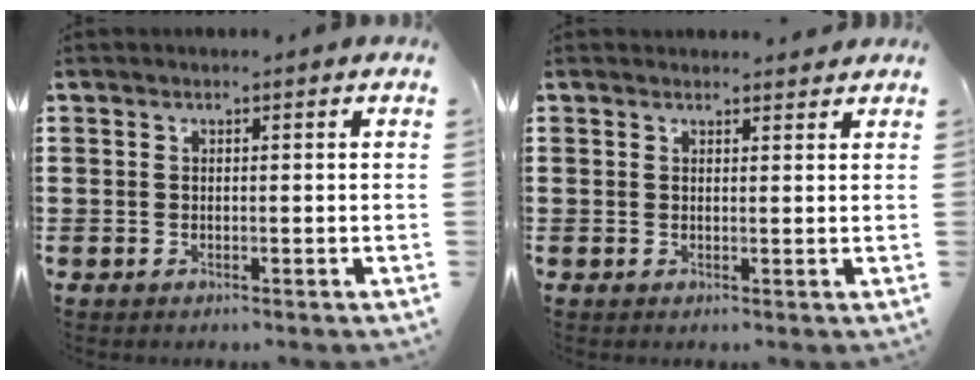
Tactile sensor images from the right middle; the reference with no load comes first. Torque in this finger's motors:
{"motor_torque": [0.06, -0.04, 0.09, 0.02]}